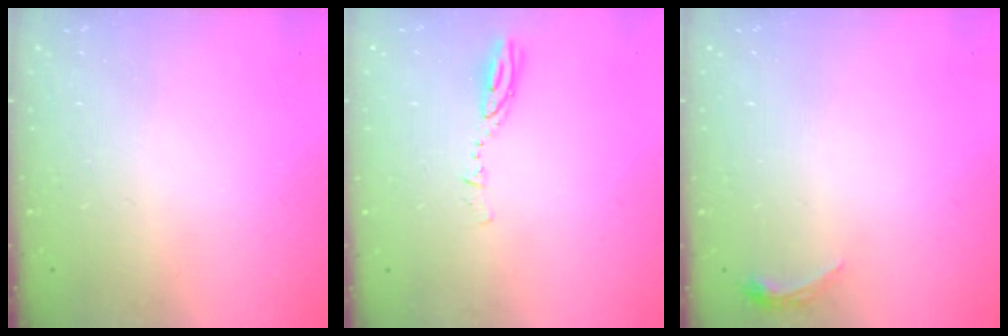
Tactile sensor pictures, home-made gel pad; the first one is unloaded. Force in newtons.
{"total": 4.0, "press": 4.0, "slide": 0.3}
{"total": 3.4, "press": 3.3, "slide": 0.6}